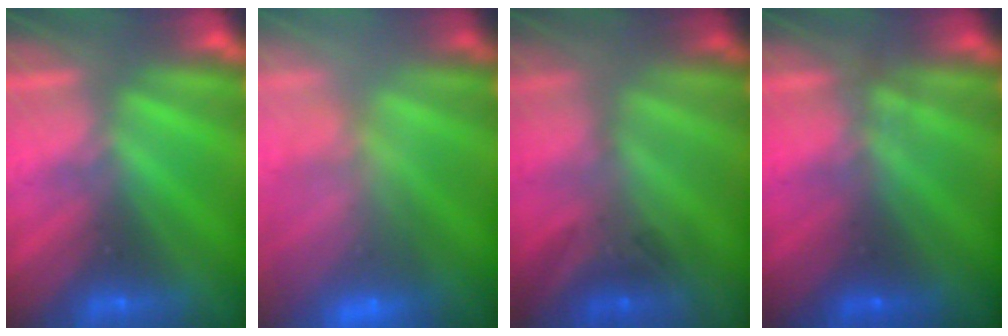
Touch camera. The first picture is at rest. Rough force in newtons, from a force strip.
{"total": 8.3}
{"total": 2.2}
{"total": 1.2}